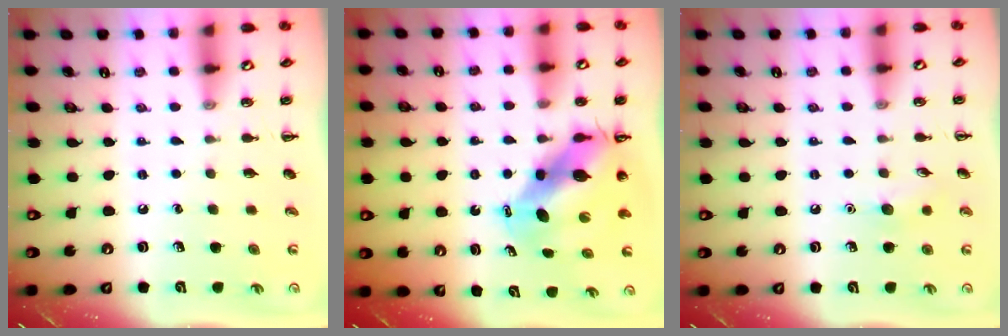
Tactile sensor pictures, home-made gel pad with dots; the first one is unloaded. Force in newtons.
{"total": 10.0, "press": 9.6, "slide": 2.8}
{"total": 6.7, "press": 6.4, "slide": 1.9}